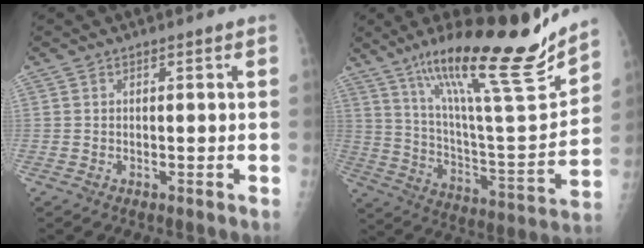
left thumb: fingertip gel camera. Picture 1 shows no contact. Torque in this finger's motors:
{"motor_torque": [1.34, -0.34, 1.44, -1.33, 0.43]}